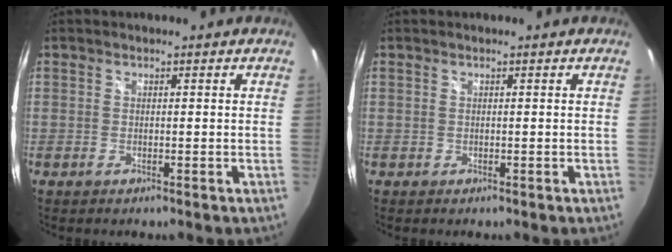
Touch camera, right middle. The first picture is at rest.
{"total": 0.0}